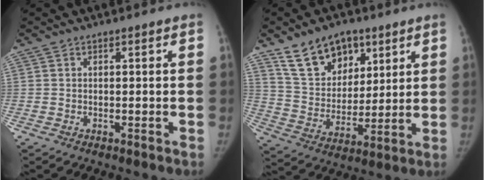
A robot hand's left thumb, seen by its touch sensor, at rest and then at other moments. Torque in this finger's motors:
{"motor_torque": [1.22, 1.23, 1.02, -0.92, 0.05]}